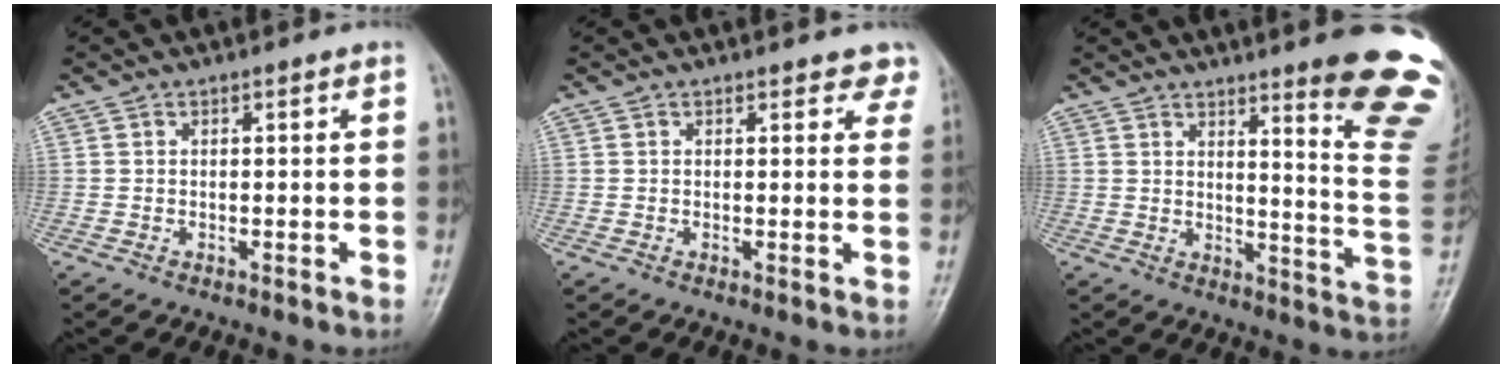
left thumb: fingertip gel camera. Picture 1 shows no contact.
{"total": 3.8, "force": [3.3, 1.8, 1.0], "torque": [0.024, -0.014, 0.019]}
{"total": 17.1, "force": [11.8, 1.6, 12.3], "torque": [-0.119, -0.099, 0.143]}